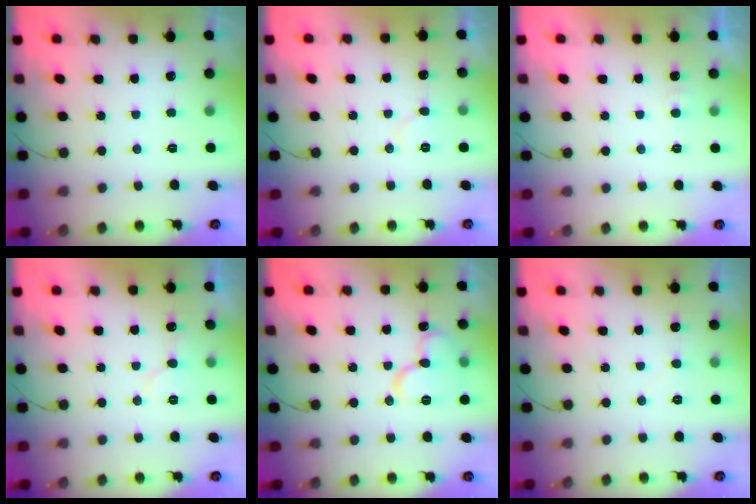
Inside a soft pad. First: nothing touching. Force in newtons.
{"total": 5.4, "press": 5.4, "slide": 0.5}
{"total": 3.5, "press": 3.4, "slide": 0.3}
{"total": 5.1, "press": 5.1, "slide": 0.5}
{"total": 11.6, "press": 11.5, "slide": 1.5}
{"total": 3.8, "press": 3.8, "slide": 0.3}